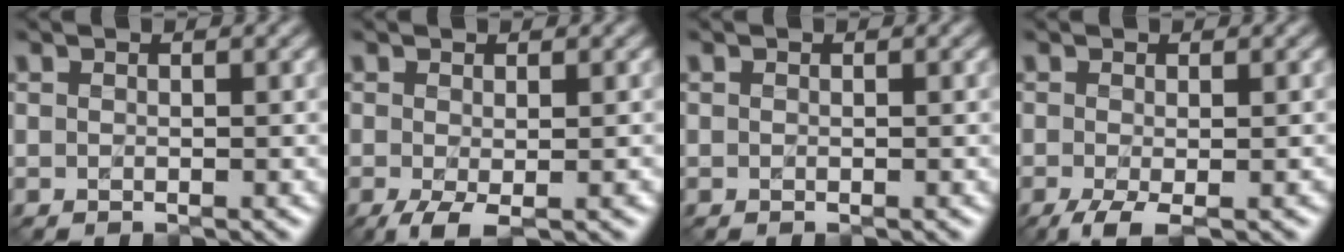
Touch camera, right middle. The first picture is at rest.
{"total": 2.7, "force": [-1.2, 0.7, 2.3], "torque": [-0.047, -0.006, -0.024]}
{"total": 0.0}
{"total": 2.7, "force": [-1.5, 0.6, 2.2], "torque": [-0.044, -0.005, -0.032]}